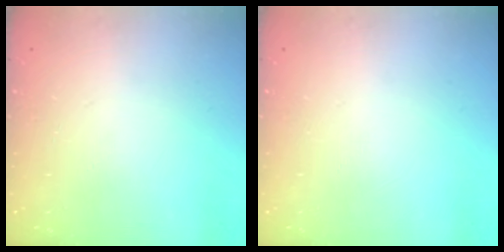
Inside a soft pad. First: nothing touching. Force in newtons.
{"total": 0.0}